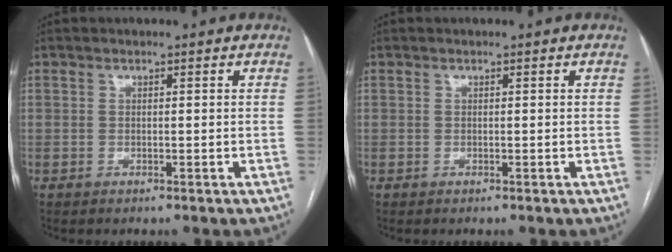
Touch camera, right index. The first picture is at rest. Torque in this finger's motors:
{"motor_torque": [0.00, 0.00, 0.00, 0.00]}